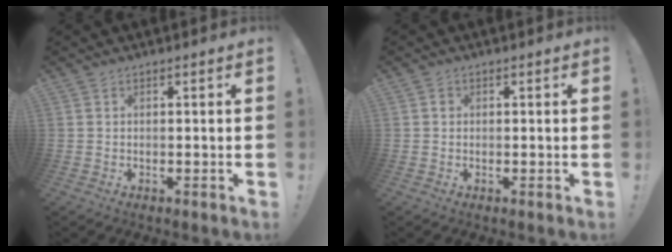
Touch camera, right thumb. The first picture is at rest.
{"total": 1.0, "force": [0.0, 0.9, 0.4], "torque": [-0.002, 0.002, -0.002]}